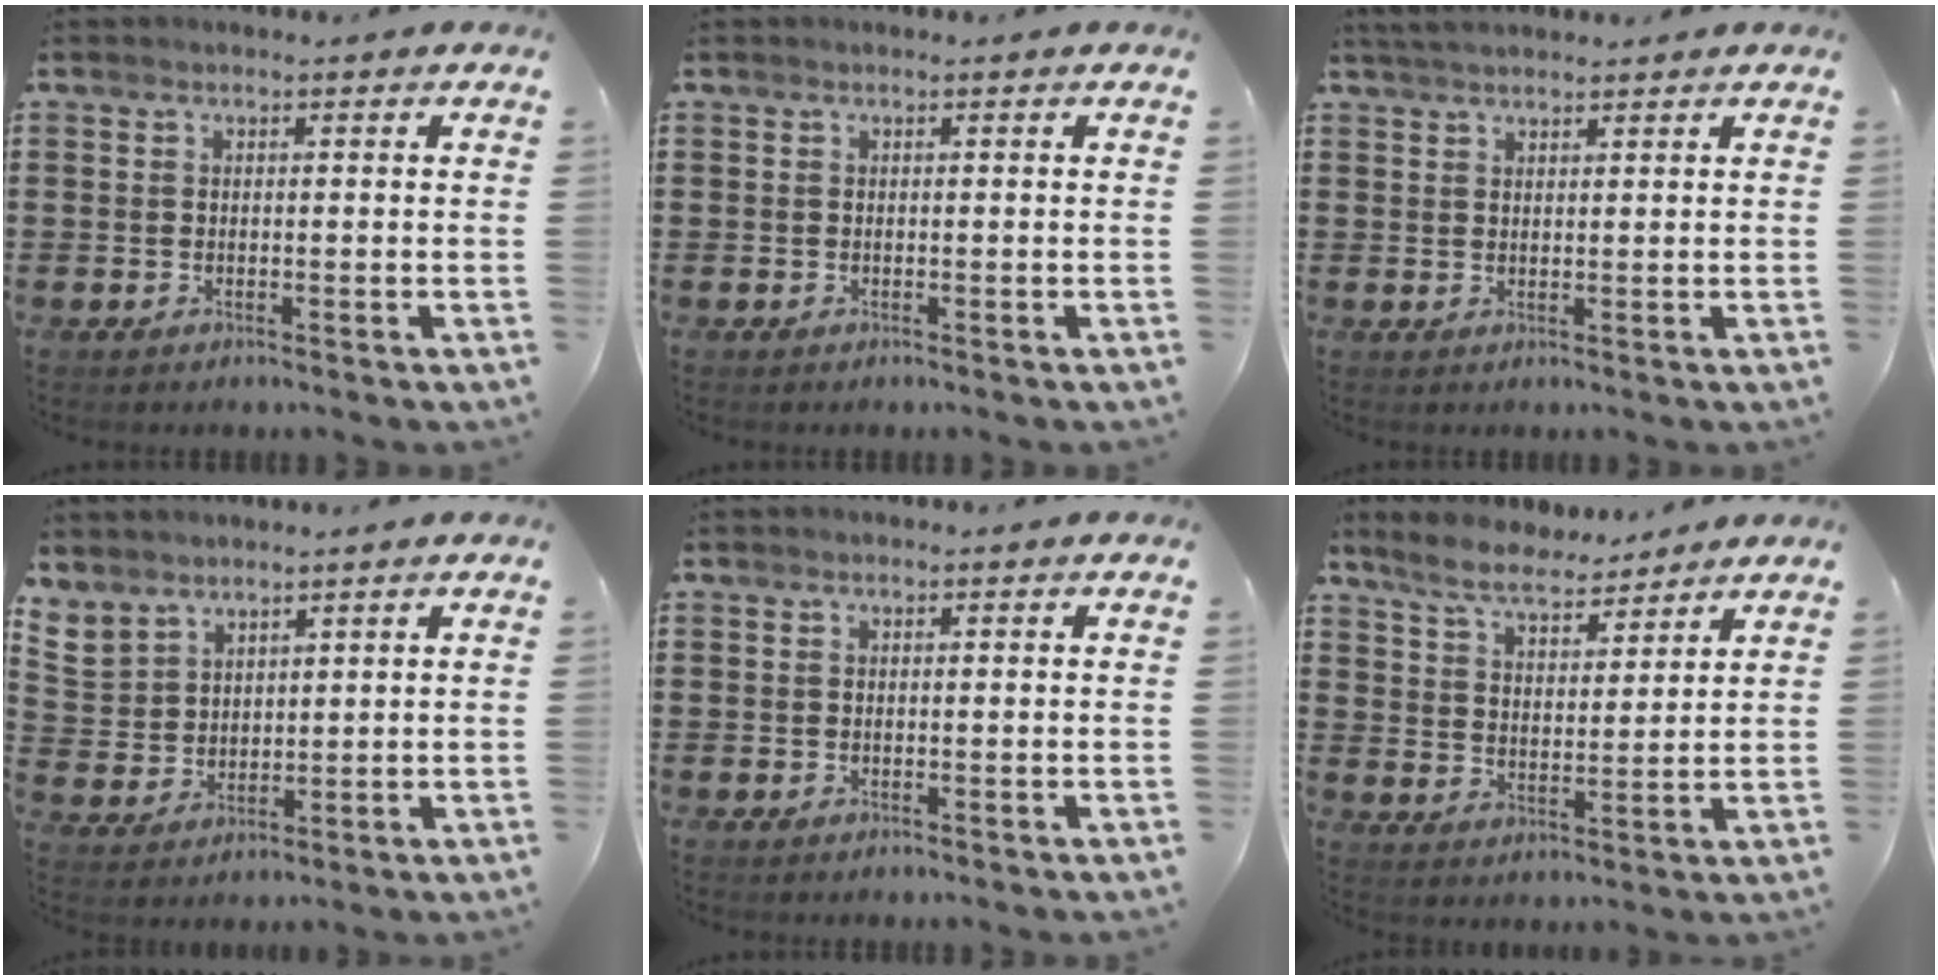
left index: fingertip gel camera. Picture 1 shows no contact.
{"total": 0.0}
{"total": 2.6, "force": [2.3, 0.5, 1.0], "torque": [-0.024, 0.004, 0.045]}
{"total": 4.0, "force": [3.4, 2.1, -0.1], "torque": [-0.019, -0.008, 0.063]}
{"total": 0.0}
{"total": 6.5, "force": [6.0, 1.3, 2.1], "torque": [-0.065, -0.019, 0.109]}